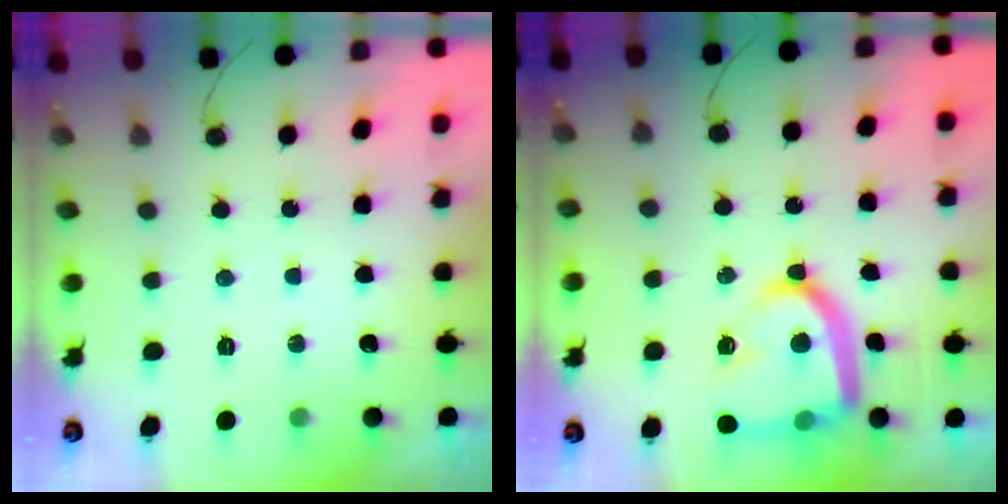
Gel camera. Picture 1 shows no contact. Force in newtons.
{"total": 17.2, "press": 17.2, "slide": 1.6}